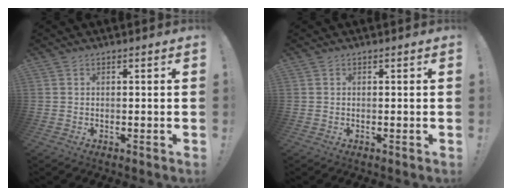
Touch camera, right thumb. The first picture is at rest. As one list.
[{"total": 0.0}]